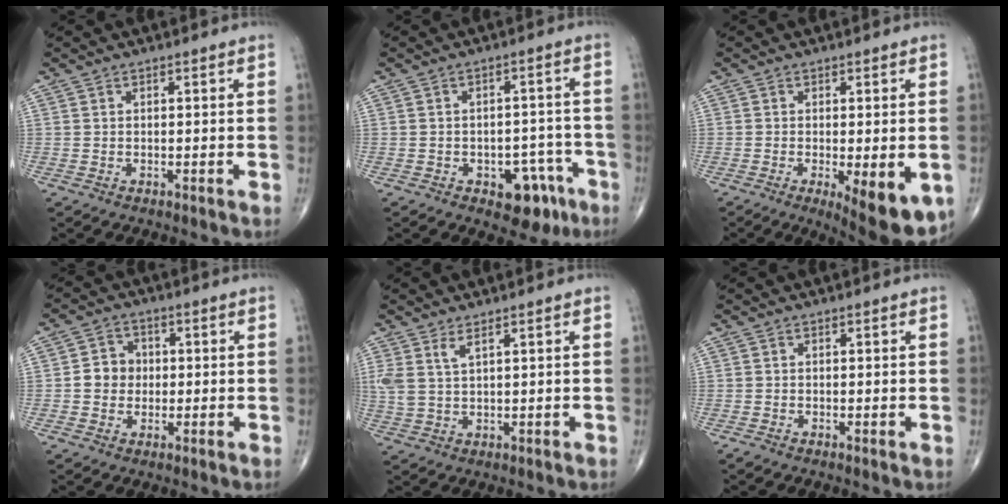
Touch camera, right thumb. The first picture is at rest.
{"total": 8.7, "force": [-4.6, 5.0, 5.4], "torque": [-0.033, 0.042, -0.053]}
{"total": 10.8, "force": [-4.0, 3.6, 9.4], "torque": [-0.124, -0.018, -0.051]}
{"total": 5.3, "force": [-0.1, 4.8, 2.3], "torque": [-0.016, 0.011, -0.009]}
{"total": 4.0, "force": [2.2, 1.3, 3.1], "torque": [-0.076, -0.007, 0.055]}
{"total": 1.0, "force": [-0.5, 0.4, 0.8], "torque": [-0.019, -0.005, -0.013]}